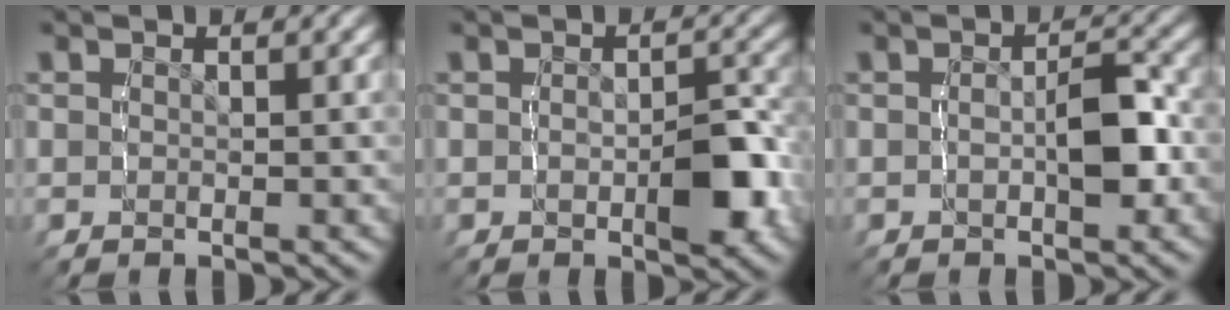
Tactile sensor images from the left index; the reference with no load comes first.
{"total": 2.7, "force": [-0.6, 1.5, 2.2], "torque": [-0.031, 0.004, -0.015]}
{"total": 2.4, "force": [-0.3, 1.2, 2.1], "torque": [-0.035, -0.001, -0.005]}